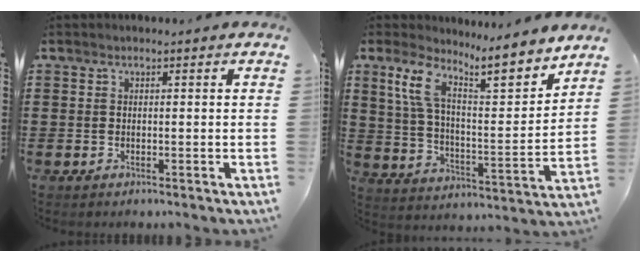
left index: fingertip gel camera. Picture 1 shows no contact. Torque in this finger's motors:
{"motor_torque": [2.12, -0.02, 0.43, 0.12]}